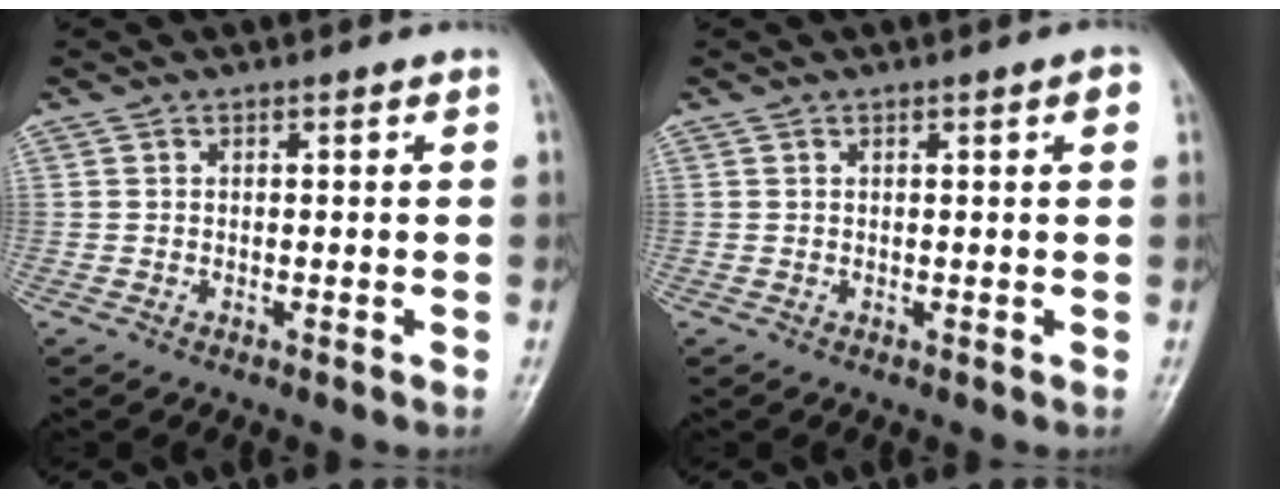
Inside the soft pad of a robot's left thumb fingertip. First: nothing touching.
{"total": 1.6, "force": [0.6, 0.2, 1.5], "torque": [-0.023, 0.002, 0.008]}